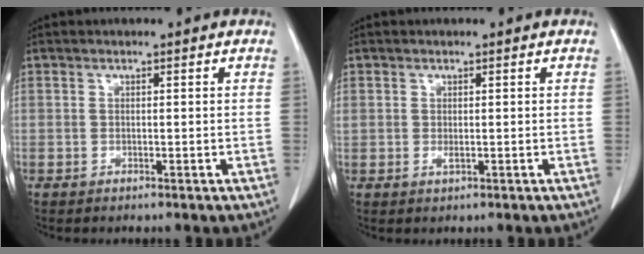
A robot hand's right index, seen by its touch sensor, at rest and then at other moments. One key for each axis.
{"total": 0.9, "fx": 0.0, "fy": 0.6, "fz": 0.7, "tx": -0.015, "ty": -0.001, "tz": 0.003}